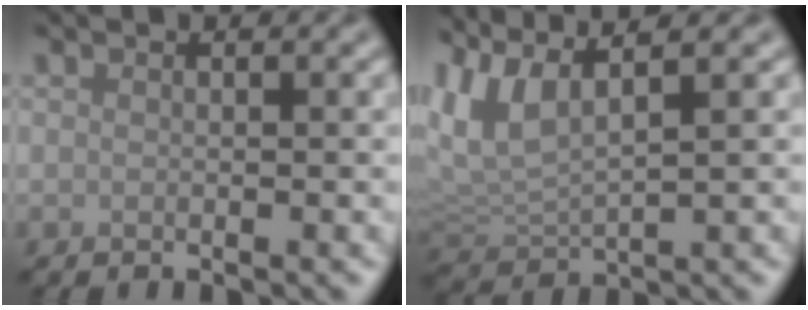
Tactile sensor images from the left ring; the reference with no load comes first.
{"total": 4.8, "force": [2.9, 1.2, 3.7], "torque": [-0.092, 0.010, 0.062]}